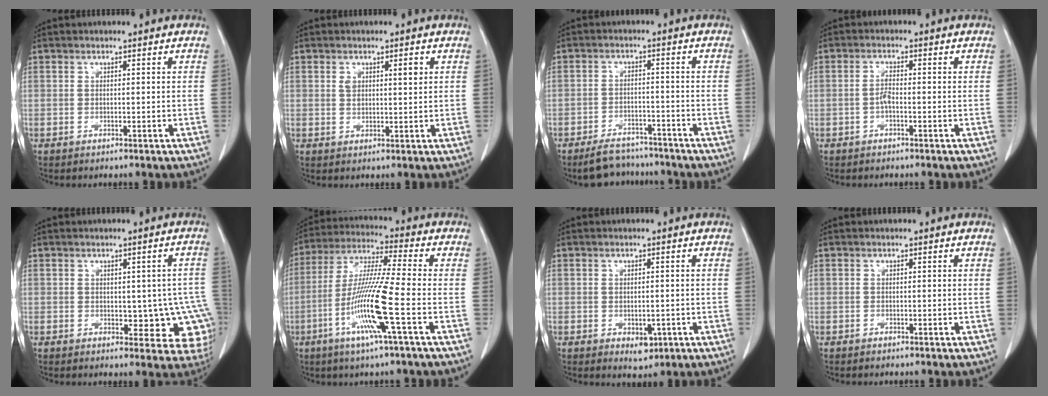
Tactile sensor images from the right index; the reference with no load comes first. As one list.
[{"total": 2.8, "force": [1.1, 1.0, 2.3], "torque": [-0.040, 0.007, 0.022]}, {"total": 6.8, "force": [-6.0, 2.7, 1.5], "torque": [-0.021, 0.001, -0.091]}, {"total": 1.9, "force": [-0.7, 0.4, 1.7], "torque": [-0.032, 0.003, -0.013]}, {"total": 8.8, "force": [-1.3, 4.9, 7.2], "torque": [-0.053, 0.015, -0.004]}, {"total": 13.2, "force": [-4.4, -0.9, 12.4], "torque": [-0.249, -0.014, -0.091]}, {"total": 2.9, "force": [-1.0, 1.7, 2.1], "torque": [-0.026, -0.001, -0.003]}, {"total": 0.0}]